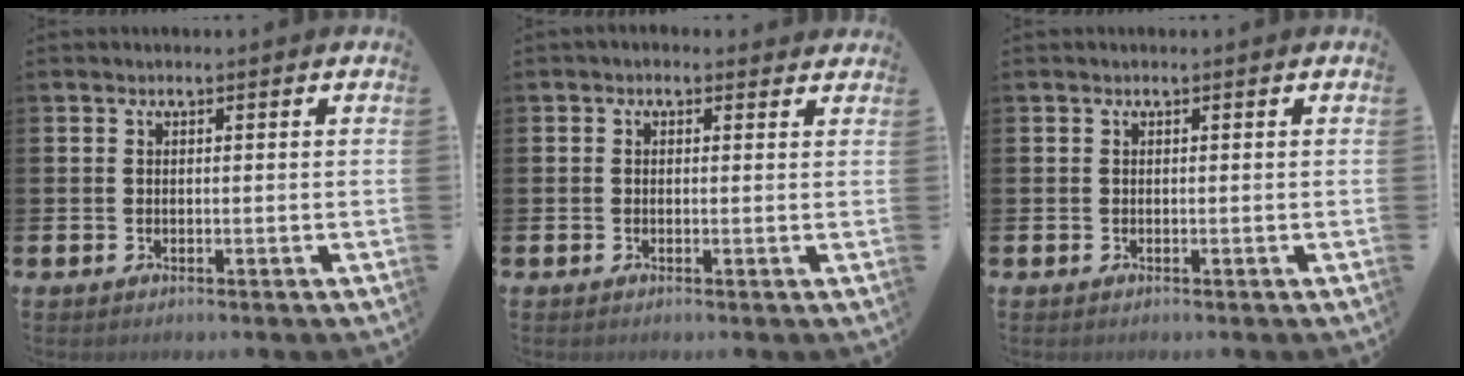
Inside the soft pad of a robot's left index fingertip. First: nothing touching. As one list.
[{"total": 0.5, "force": [0.2, 0.4, 0.3], "torque": [-0.004, 0.004, 0.001]}, {"total": 0.0}]